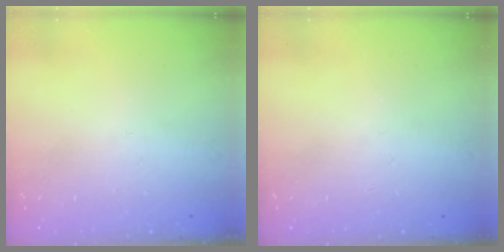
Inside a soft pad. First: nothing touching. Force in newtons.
{"total": 0.0}